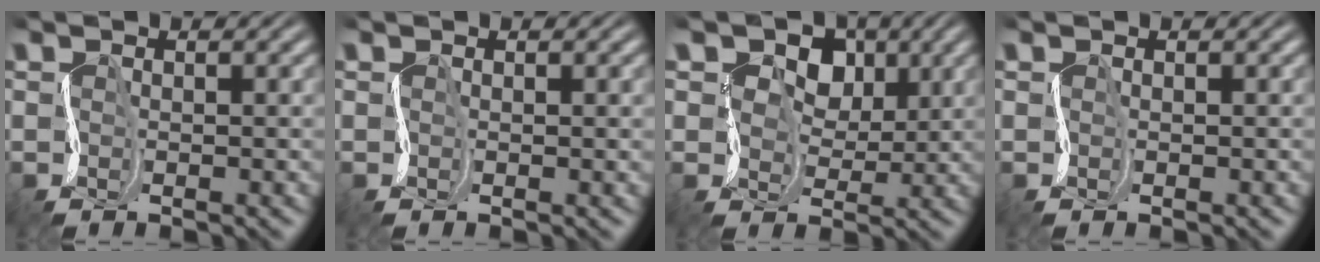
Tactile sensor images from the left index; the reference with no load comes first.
{"total": 0.8, "force": [0.2, 0.3, 0.8], "torque": [-0.010, 0.000, 0.003]}
{"total": 7.5, "force": [3.5, 5.2, 4.1], "torque": [-0.053, 0.019, 0.036]}
{"total": 0.0}